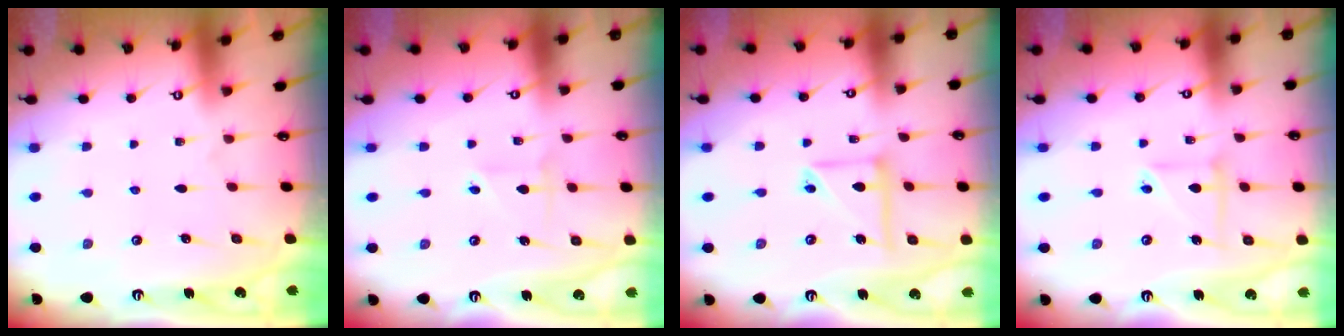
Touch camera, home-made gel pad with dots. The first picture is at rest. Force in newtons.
{"total": 2.1, "press": 2.1, "slide": 0.3}
{"total": 9.0, "press": 9.0, "slide": 0.7}
{"total": 5.0, "press": 5.0, "slide": 0.5}